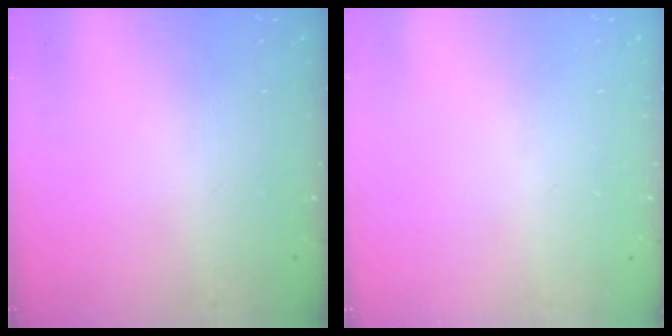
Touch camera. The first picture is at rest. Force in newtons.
{"total": 0.0}